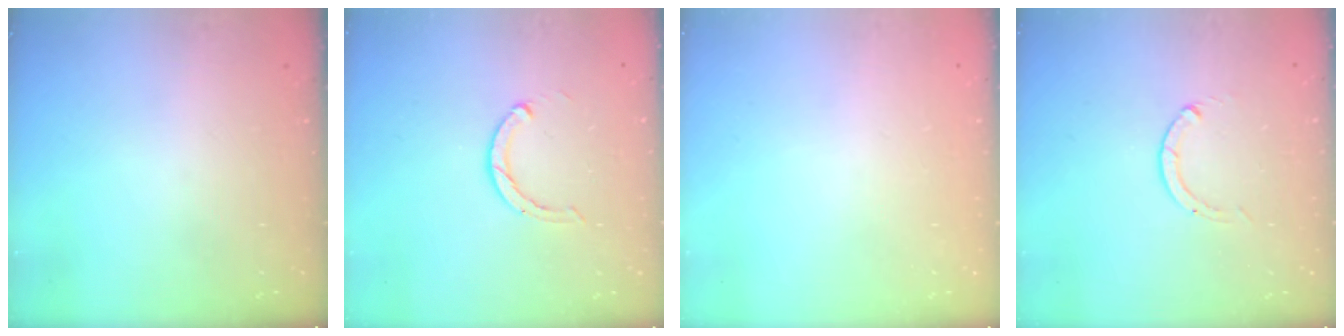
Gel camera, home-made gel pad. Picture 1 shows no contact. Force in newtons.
{"total": 2.2, "press": 2.2, "slide": 0.3}
{"total": 2.5, "press": 2.5, "slide": 0.2}
{"total": 0.0}